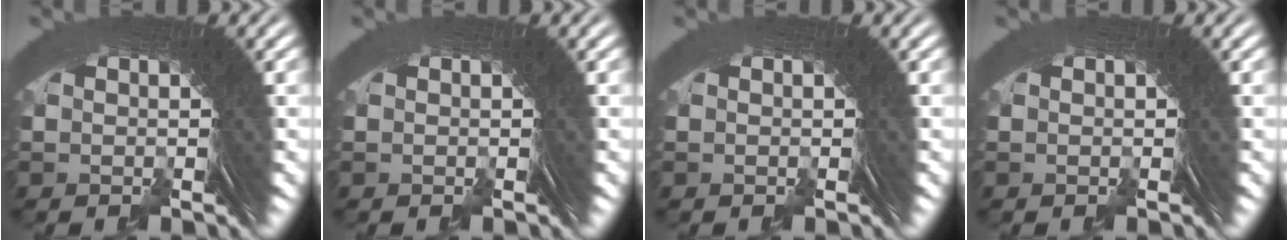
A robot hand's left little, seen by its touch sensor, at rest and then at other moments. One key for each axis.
{"total": 0.0}
{"total": 0.0}
{"total": 0.0}